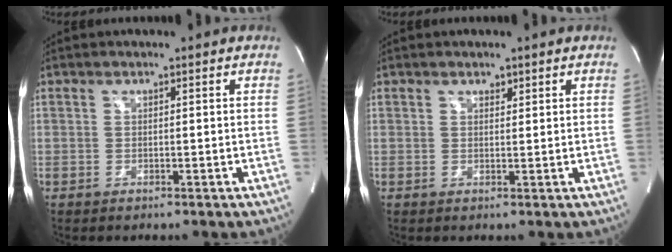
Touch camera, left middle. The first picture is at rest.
{"total": 1.0, "force": [0.8, 0.4, 0.5], "torque": [-0.012, -0.003, 0.013]}